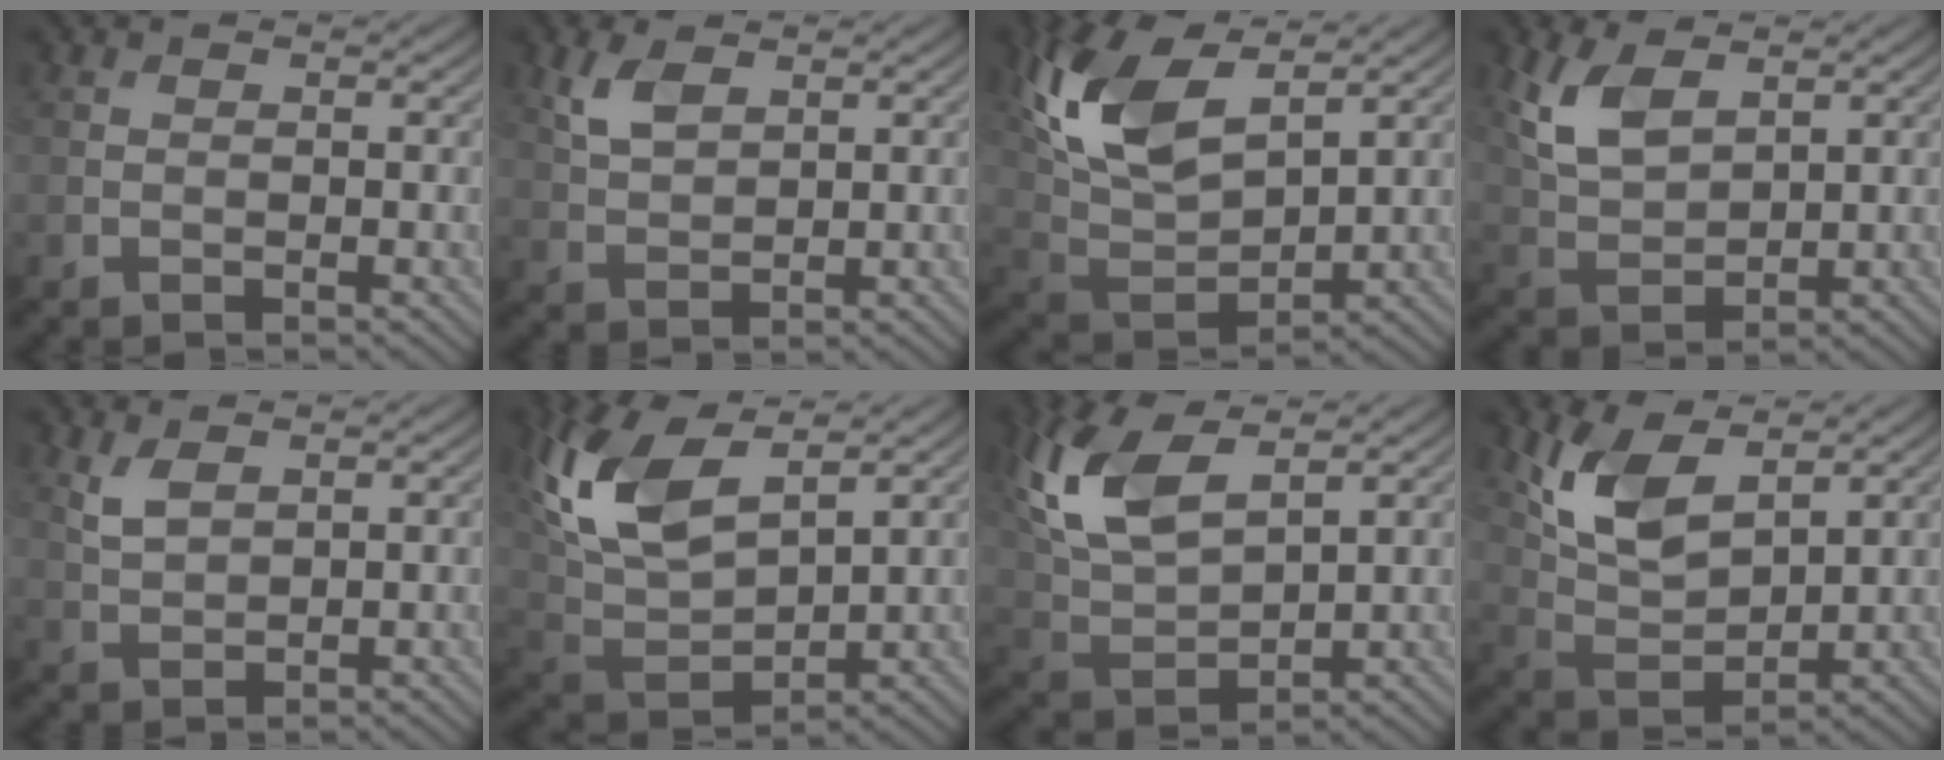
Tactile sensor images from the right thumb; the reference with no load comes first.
{"total": 4.0, "force": [2.2, 1.9, 2.7], "torque": [-0.068, 0.001, 0.047]}
{"total": 14.0, "force": [6.6, 6.5, 10.5], "torque": [-0.254, 0.013, 0.127]}
{"total": 6.9, "force": [3.3, 3.5, 4.9], "torque": [-0.121, 0.000, 0.069]}
{"total": 3.0, "force": [1.7, 1.4, 2.0], "torque": [-0.056, -0.002, 0.039]}
{"total": 13.8, "force": [6.3, 6.4, 10.5], "torque": [-0.258, 0.013, 0.121]}
{"total": 12.2, "force": [5.8, 5.6, 9.1], "torque": [-0.232, 0.013, 0.114]}
{"total": 8.8, "force": [4.7, 4.2, 6.2], "torque": [-0.143, -0.004, 0.097]}